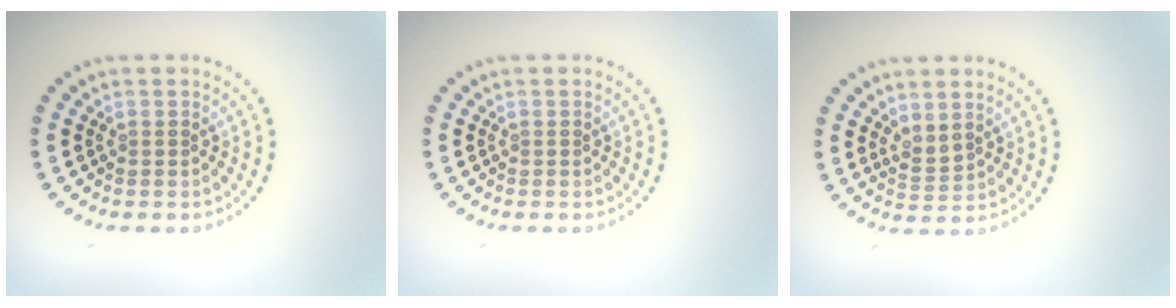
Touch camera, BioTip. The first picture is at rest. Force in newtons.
{"total": 0.0}
{"total": 1.4, "press": 1.1, "slide": 0.8}